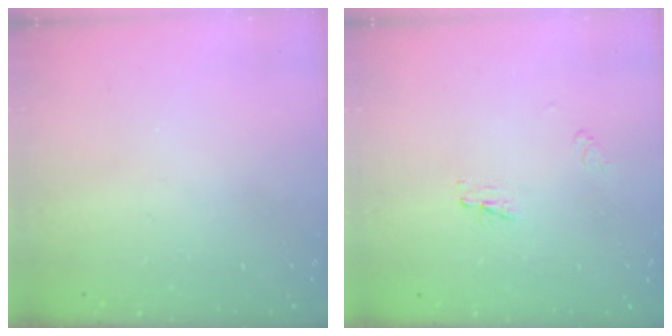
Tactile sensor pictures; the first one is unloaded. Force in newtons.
{"total": 2.3, "press": 2.2, "slide": 0.2}